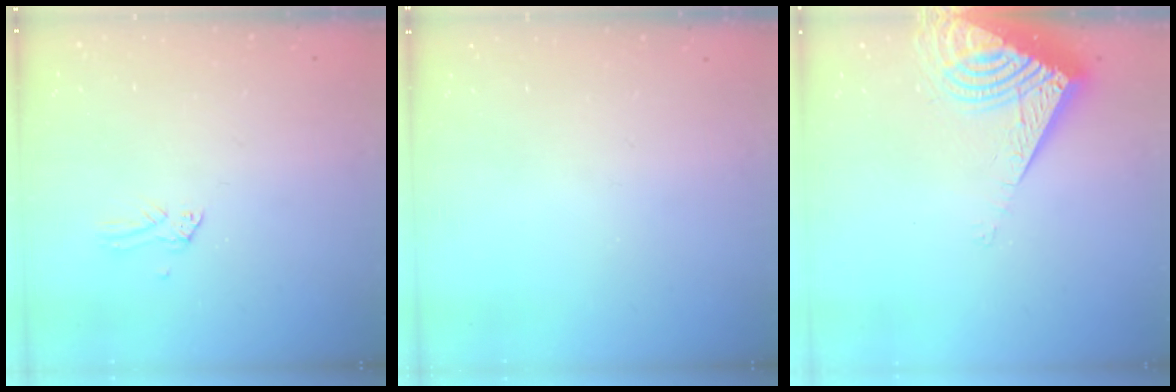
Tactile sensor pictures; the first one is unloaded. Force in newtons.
{"total": 0.0}
{"total": 16.3, "press": 16.1, "slide": 2.1}